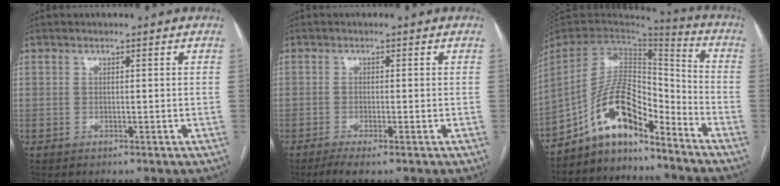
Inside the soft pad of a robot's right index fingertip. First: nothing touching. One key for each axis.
{"total": 2.9, "fx": -1.9, "fy": 0.0, "fz": 2.2, "tx": -0.039, "ty": -0.007, "tz": -0.036}
{"total": 12.5, "fx": -9.3, "fy": 4.2, "fz": 7.1, "tx": -0.131, "ty": 0.036, "tz": -0.169}